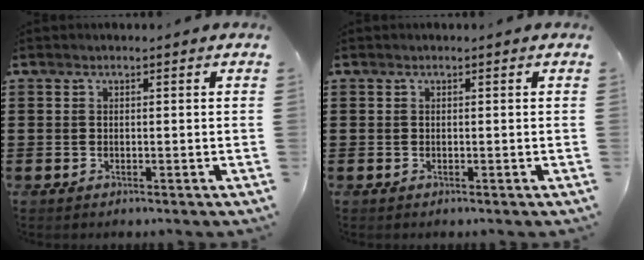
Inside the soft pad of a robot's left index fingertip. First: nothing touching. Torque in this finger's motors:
{"motor_torque": [0.00, 0.00, 0.00, 0.00]}